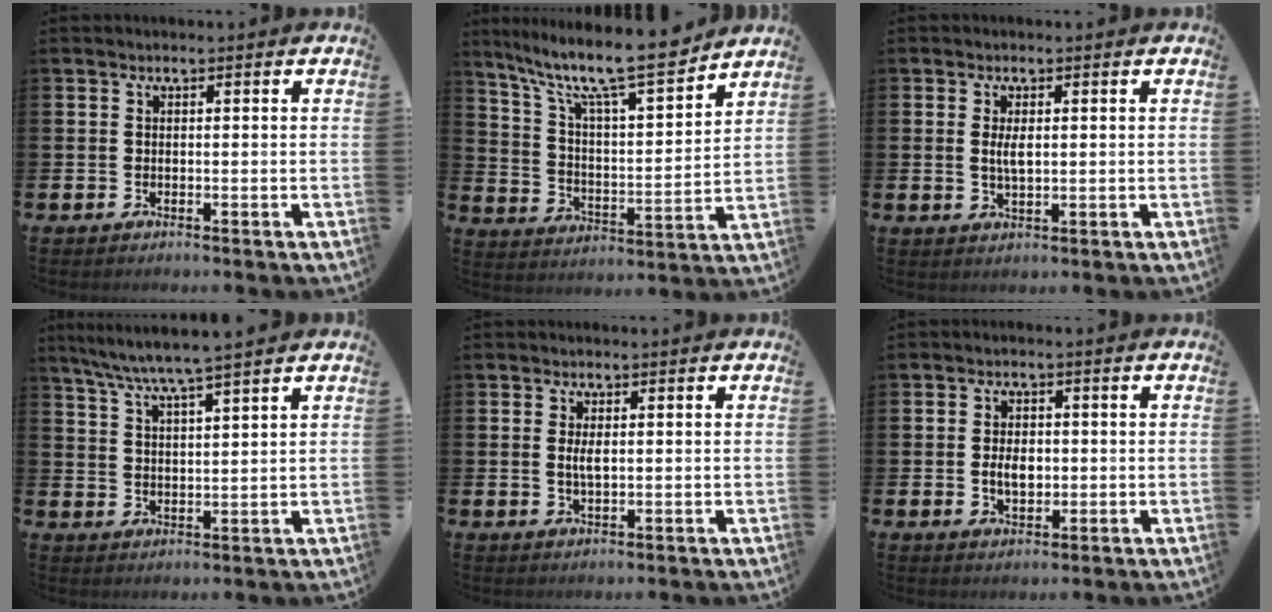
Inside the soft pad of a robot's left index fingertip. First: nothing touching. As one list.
[{"total": 12.1, "force": [10.2, 2.0, 6.2], "torque": [-0.143, -0.068, 0.172]}, {"total": 2.5, "force": [0.4, 0.9, 2.3], "torque": [-0.036, -0.001, 0.003]}, {"total": 5.9, "force": [5.5, -0.6, 2.2], "torque": [-0.057, -0.028, 0.095]}, {"total": 2.2, "force": [0.2, 0.8, 2.0], "torque": [-0.030, -0.001, 0.000]}, {"total": 3.5, "force": [-0.3, 2.3, 2.7], "torque": [-0.026, -0.004, -0.012]}]